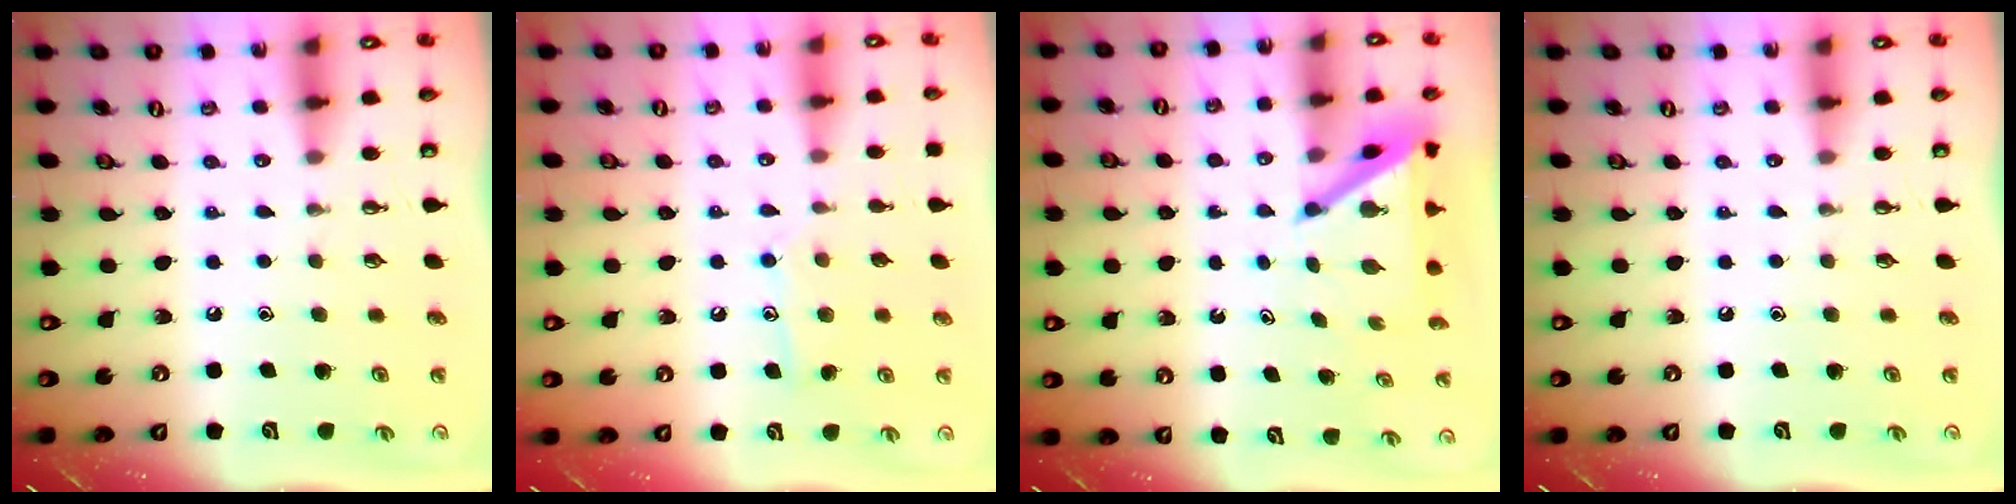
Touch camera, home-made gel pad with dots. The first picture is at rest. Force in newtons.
{"total": 9.2, "press": 9.2, "slide": 0.5}
{"total": 4.6, "press": 4.6, "slide": 0.2}
{"total": 0.0}